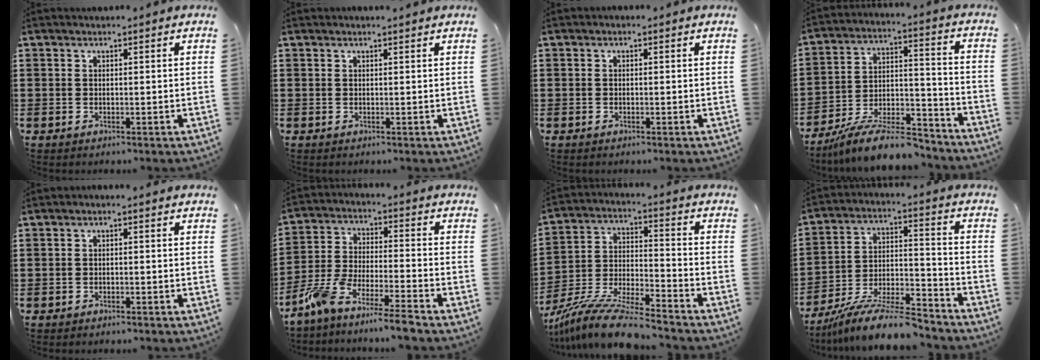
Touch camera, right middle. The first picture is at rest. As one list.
[{"total": 1.2, "force": [1.2, -0.1, 0.1], "torque": [-0.004, 0.000, 0.023]}, {"total": 0.6, "force": [0.5, 0.3, 0.0], "torque": [0.008, -0.003, 0.009]}, {"total": 11.3, "force": [-9.8, 1.8, 5.3], "torque": [-0.090, 0.027, -0.185]}, {"total": 0.5, "force": [-0.5, 0.2, 0.0], "torque": [-0.003, 0.000, -0.011]}, {"total": 7.5, "force": [-6.9, -0.8, 2.8], "torque": [-0.066, -0.010, -0.140]}, {"total": 10.9, "force": [-10.0, 0.2, 4.3], "torque": [-0.080, 0.015, -0.198]}, {"total": 12.2, "force": [-10.8, 1.3, 5.5], "torque": [-0.088, 0.031, -0.204]}]